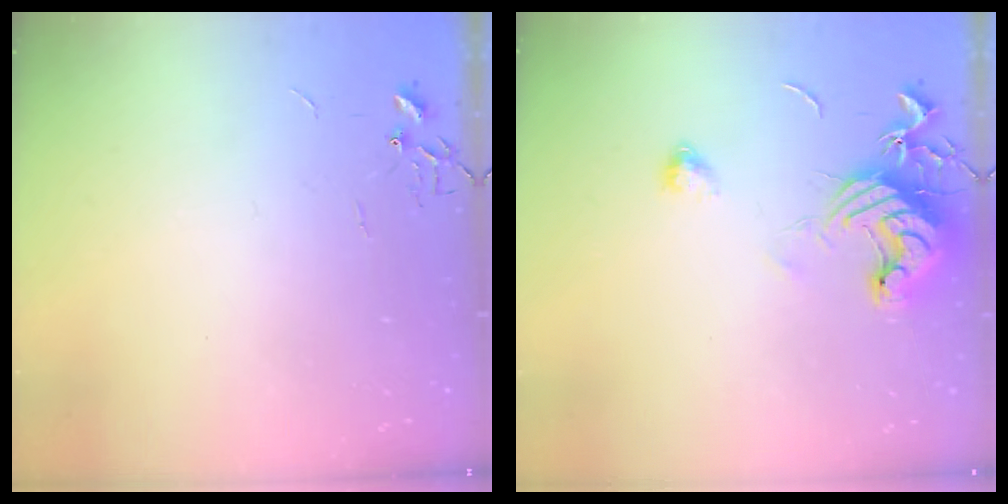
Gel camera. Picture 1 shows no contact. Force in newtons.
{"total": 12.0, "press": 11.9, "slide": 1.6}